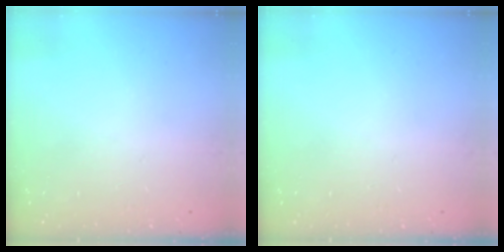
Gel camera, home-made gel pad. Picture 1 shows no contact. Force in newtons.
{"total": 0.0}